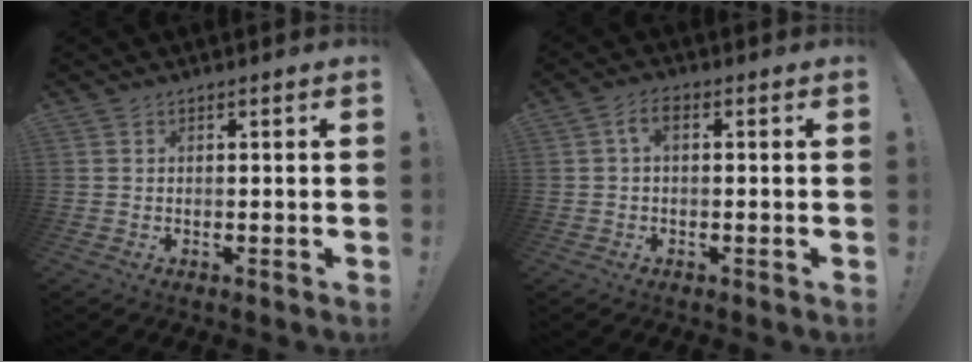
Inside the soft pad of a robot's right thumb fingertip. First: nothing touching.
{"total": 3.3, "force": [0.4, 1.5, 2.9], "torque": [-0.060, 0.010, 0.008]}